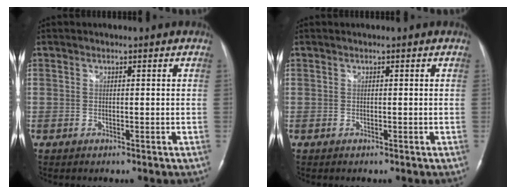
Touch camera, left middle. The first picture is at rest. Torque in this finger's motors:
{"motor_torque": [0.00, 0.00, 0.00, 0.00]}